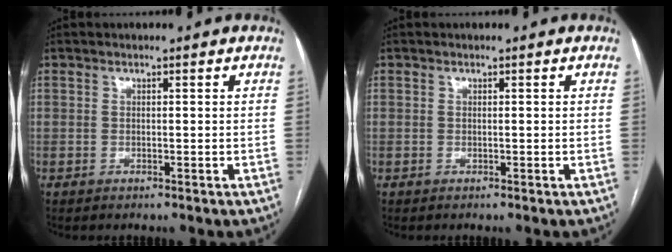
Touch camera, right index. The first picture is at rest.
{"total": 0.0}